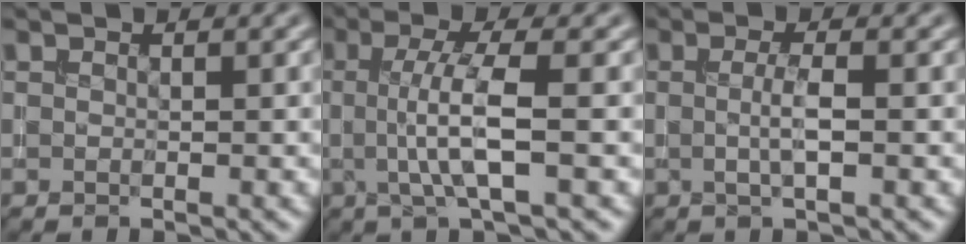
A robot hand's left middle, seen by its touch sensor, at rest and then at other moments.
{"total": 4.8, "force": [-0.2, 1.0, 4.6], "torque": [-0.090, 0.002, -0.004]}
{"total": 2.0, "force": [-0.1, 0.4, 2.0], "torque": [-0.040, 0.003, -0.003]}